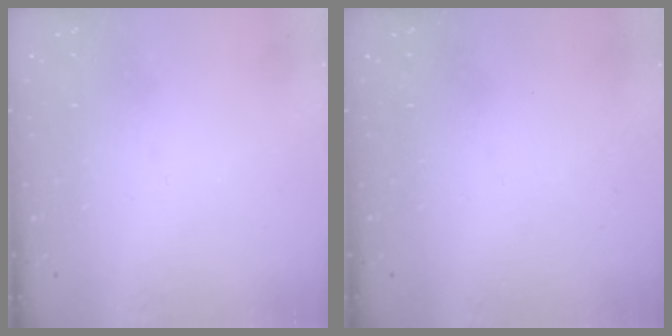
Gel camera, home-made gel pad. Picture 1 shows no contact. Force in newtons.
{"total": 1.6, "press": 1.6, "slide": 0.1}